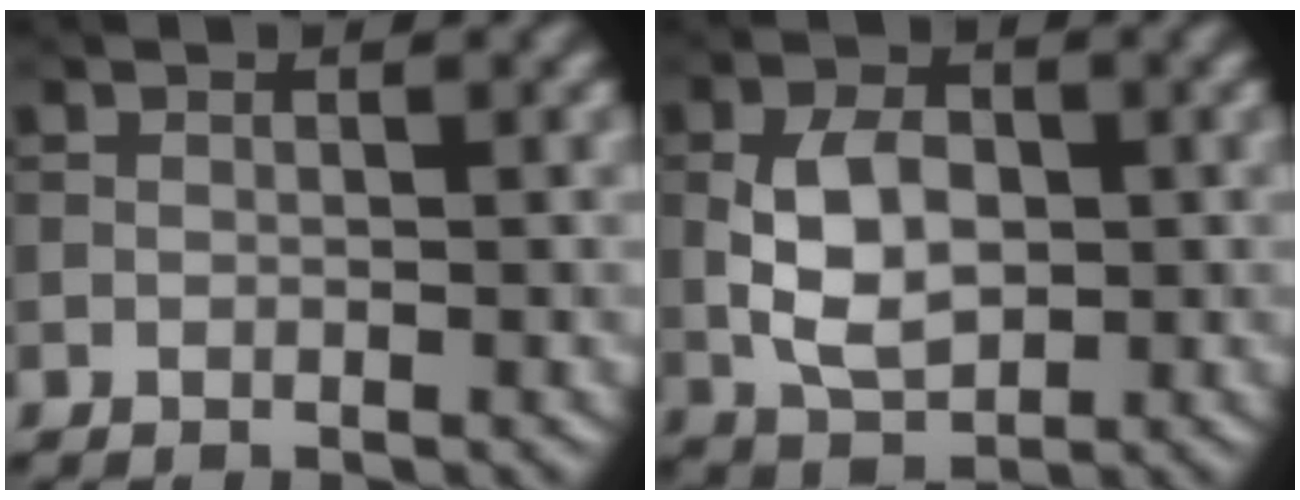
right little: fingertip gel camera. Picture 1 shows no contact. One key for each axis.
{"total": 5.5, "fx": -0.4, "fy": 3.5, "fz": 4.3, "tx": -0.087, "ty": 0.000, "tz": -0.008}